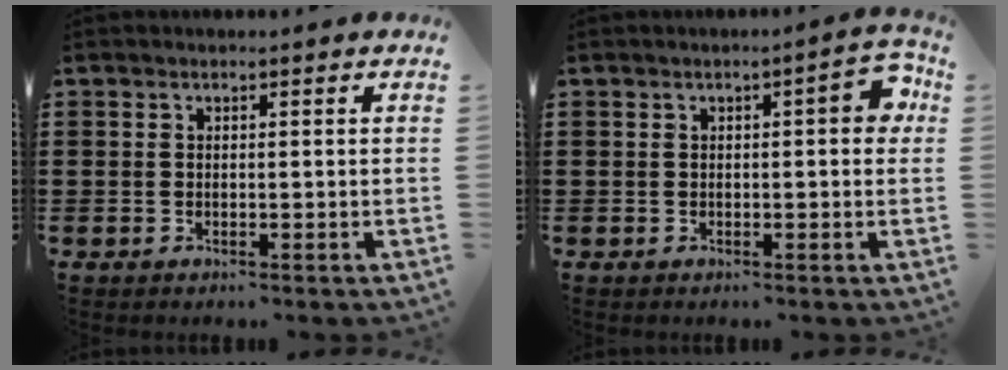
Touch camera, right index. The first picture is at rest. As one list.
[{"total": 3.9, "force": [0.3, 0.9, 3.7], "torque": [-0.046, -0.002, -0.003]}]